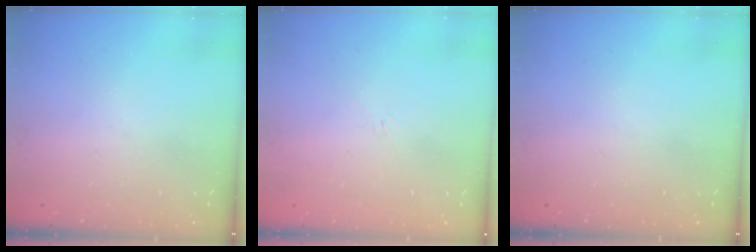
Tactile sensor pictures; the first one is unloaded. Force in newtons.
{"total": 2.6, "press": 2.5, "slide": 0.6}
{"total": 0.0}